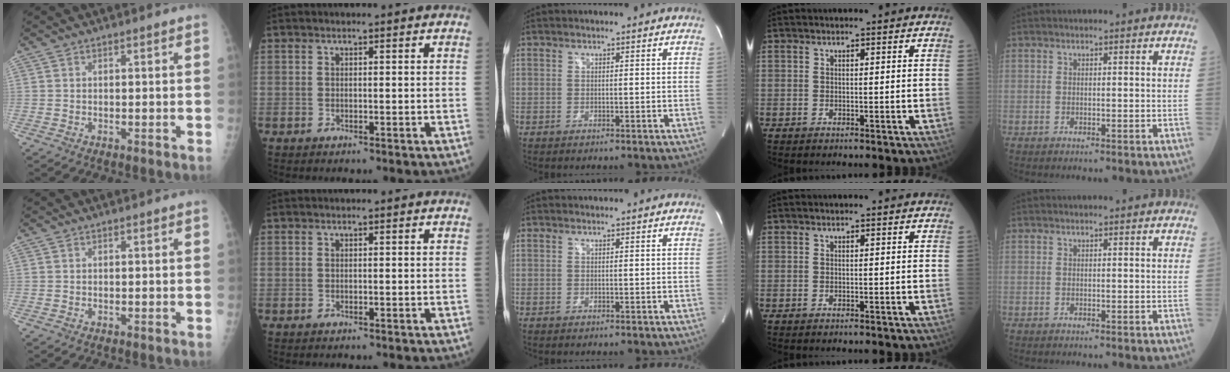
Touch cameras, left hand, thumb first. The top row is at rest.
{}